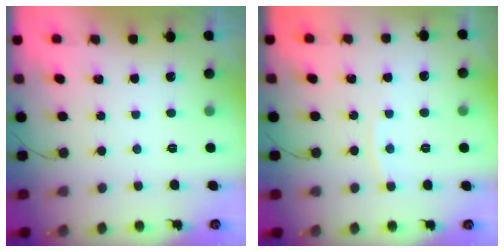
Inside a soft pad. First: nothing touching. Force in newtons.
{"total": 3.5, "press": 3.5, "slide": 0.4}